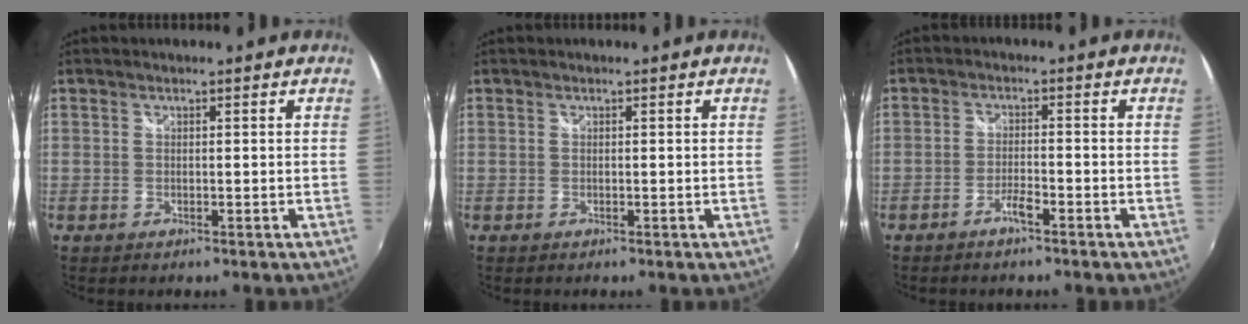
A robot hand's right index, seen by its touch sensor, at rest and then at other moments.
{"total": 0.0}
{"total": 2.7, "force": [-2.0, 0.3, 1.7], "torque": [-0.045, 0.002, -0.041]}